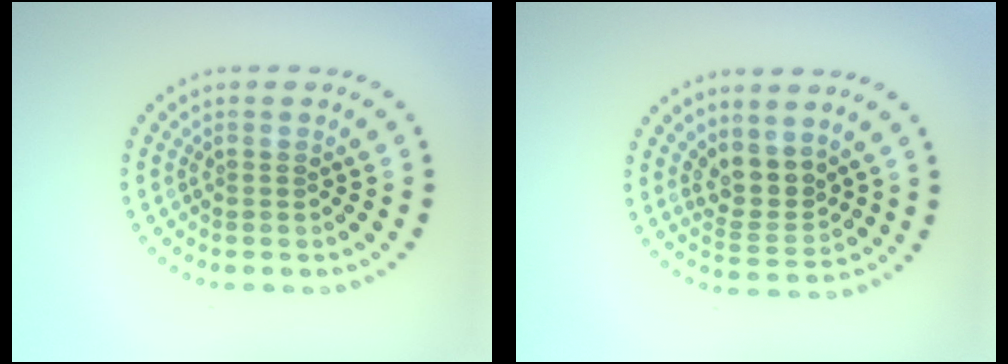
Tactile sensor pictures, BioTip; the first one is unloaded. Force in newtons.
{"total": 3.0, "press": 2.3, "slide": 1.8}